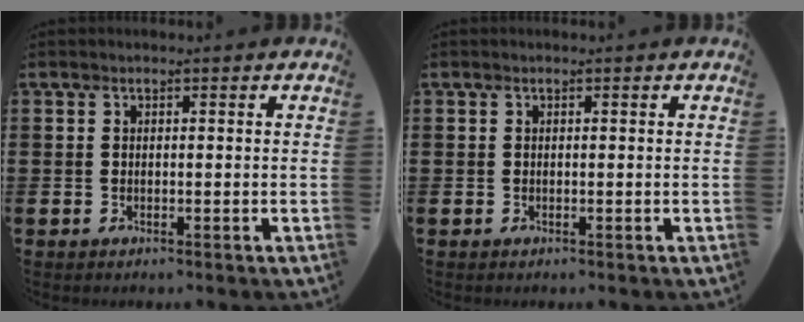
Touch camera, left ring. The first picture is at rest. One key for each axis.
{"total": 0.0}